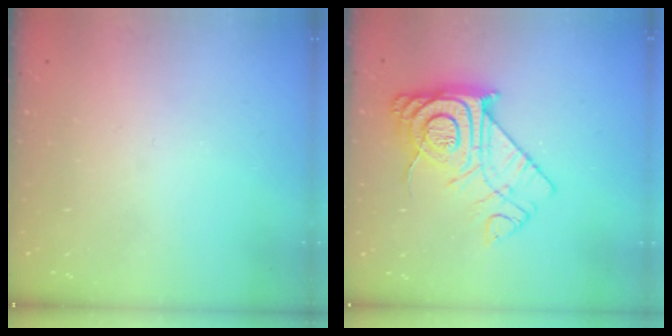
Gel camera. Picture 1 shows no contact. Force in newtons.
{"total": 16.4, "press": 16.3, "slide": 1.7}